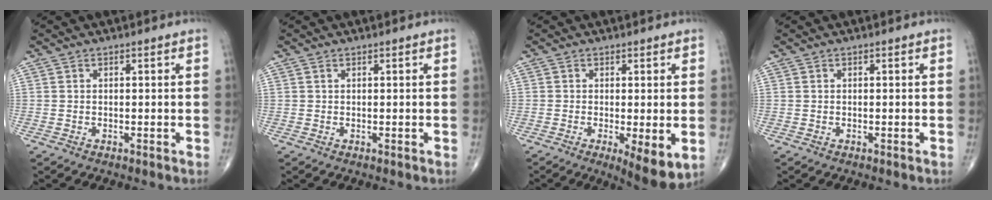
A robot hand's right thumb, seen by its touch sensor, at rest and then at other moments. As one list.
[{"total": 0.0}, {"total": 6.9, "force": [-1.6, 2.0, 6.4], "torque": [-0.097, -0.022, -0.023]}, {"total": 0.0}]